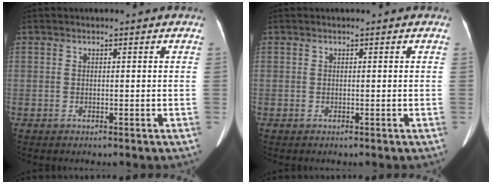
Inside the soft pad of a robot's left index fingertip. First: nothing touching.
{"total": 0.0}